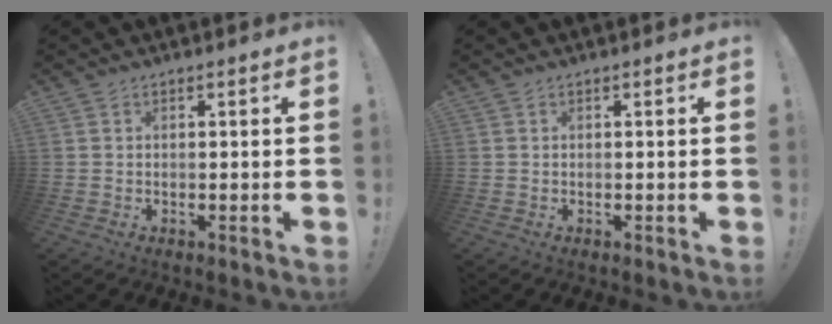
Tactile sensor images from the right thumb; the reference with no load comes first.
{"total": 0.0}